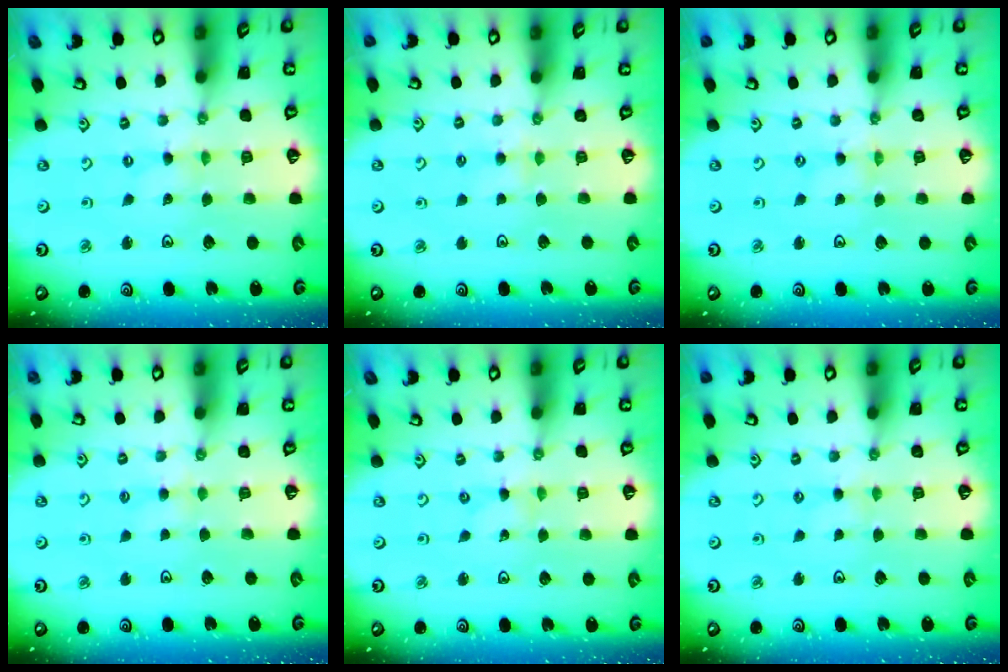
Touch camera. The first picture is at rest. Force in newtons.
{"total": 3.4, "press": 3.3, "slide": 0.6}
{"total": 0.0}
{"total": 2.8, "press": 2.7, "slide": 0.5}
{"total": 0.0}
{"total": 1.5, "press": 1.4, "slide": 0.4}